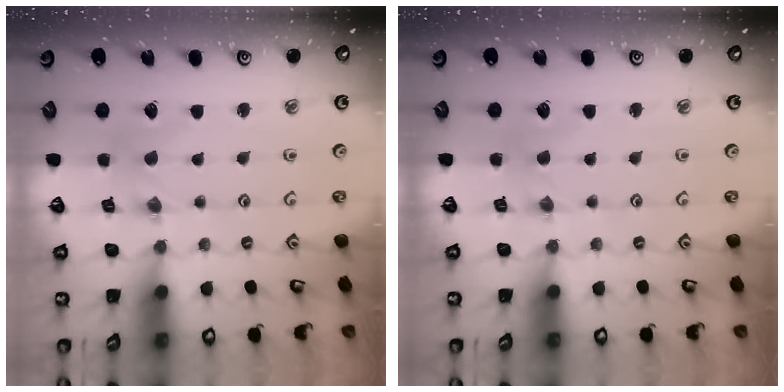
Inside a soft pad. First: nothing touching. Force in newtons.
{"total": 0.0}